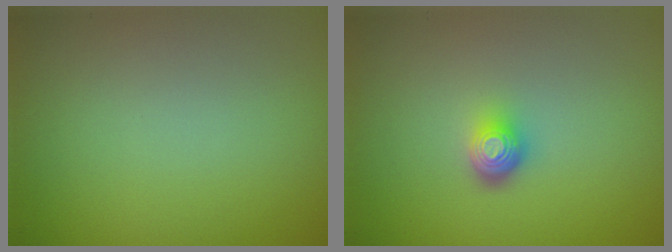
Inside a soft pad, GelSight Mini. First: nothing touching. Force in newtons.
{"total": 2.2, "press": 1.4, "slide": 1.7}